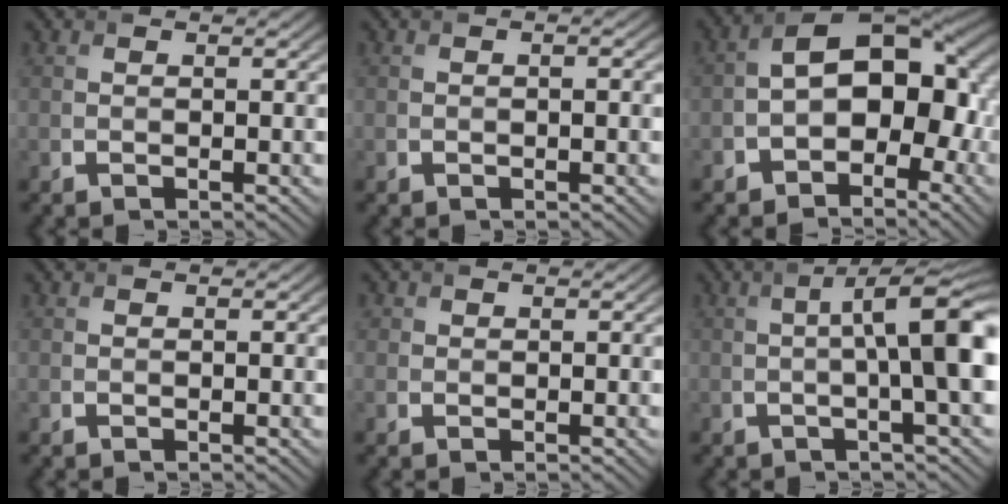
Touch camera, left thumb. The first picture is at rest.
{"total": 0.9, "force": [-0.4, 0.3, 0.8], "torque": [-0.011, 0.002, -0.006]}
{"total": 12.6, "force": [-2.3, 8.0, 9.4], "torque": [-0.127, 0.003, -0.047]}
{"total": 0.0}
{"total": 1.1, "force": [0.4, 1.0, 0.2], "torque": [-0.005, -0.002, 0.005]}
{"total": 8.8, "force": [0.1, 2.0, 8.6], "torque": [-0.123, 0.013, 0.000]}